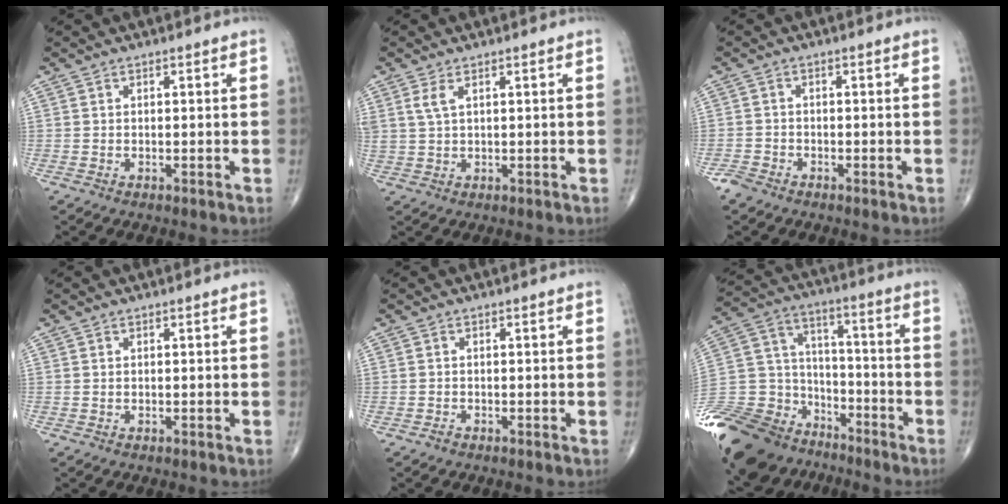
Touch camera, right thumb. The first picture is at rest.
{"total": 2.6, "force": [1.3, 1.0, 2.0], "torque": [-0.050, 0.002, 0.035]}
{"total": 2.1, "force": [-1.8, 1.0, 0.7], "torque": [-0.018, -0.001, -0.037]}
{"total": 0.0}
{"total": 0.7, "force": [-0.5, 0.4, 0.2], "torque": [-0.004, 0.000, -0.013]}
{"total": 27.7, "force": [-19.0, 16.6, 11.3], "torque": [-0.300, 0.055, -0.329]}